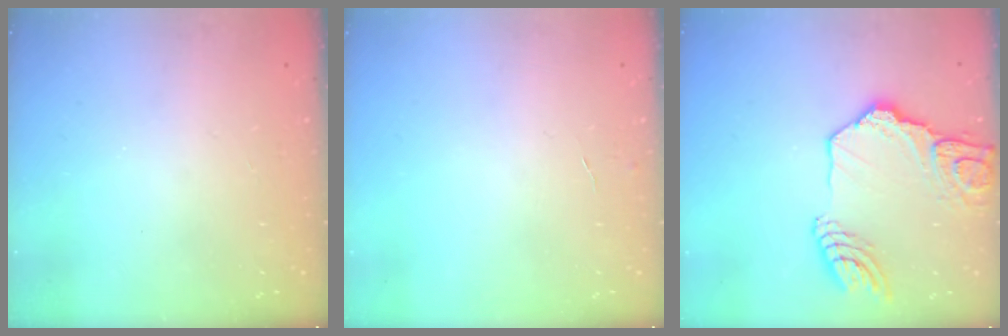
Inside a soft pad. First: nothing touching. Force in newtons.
{"total": 3.6, "press": 3.6, "slide": 0.3}
{"total": 18.1, "press": 18.0, "slide": 2.0}